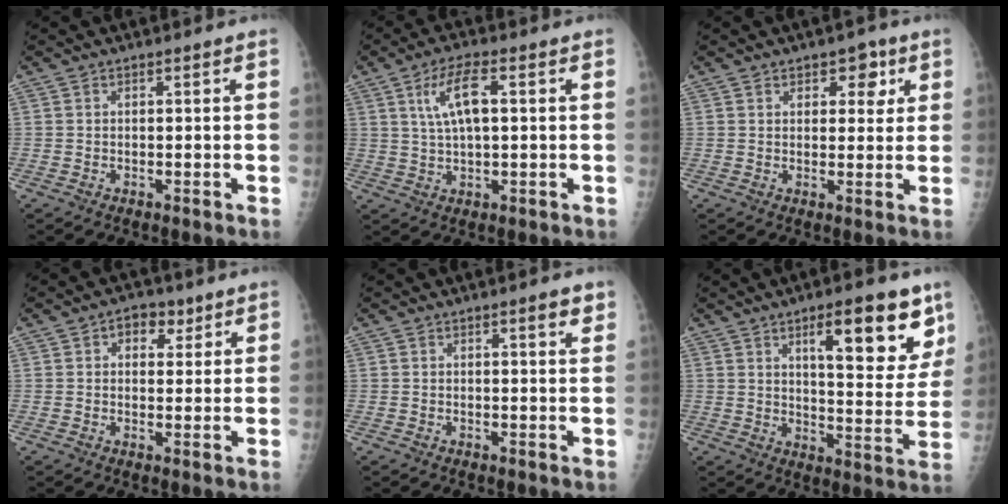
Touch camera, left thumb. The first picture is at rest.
{"total": 7.9, "force": [2.2, 2.9, 7.1], "torque": [-0.135, 0.005, 0.043]}
{"total": 5.4, "force": [2.6, 3.5, 3.1], "torque": [-0.004, -0.009, 0.029]}
{"total": 5.1, "force": [2.5, 3.5, 2.8], "torque": [-0.007, -0.005, 0.031]}
{"total": 2.4, "force": [1.5, 0.5, 1.8], "torque": [-0.019, -0.007, 0.018]}
{"total": 16.3, "force": [9.0, 5.2, 12.6], "torque": [-0.129, -0.051, 0.134]}